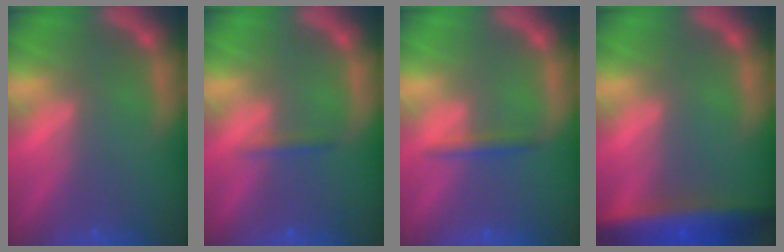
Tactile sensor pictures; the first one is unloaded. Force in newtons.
{"total": 0.9}
{"total": 1.4}
{"total": 6.9}